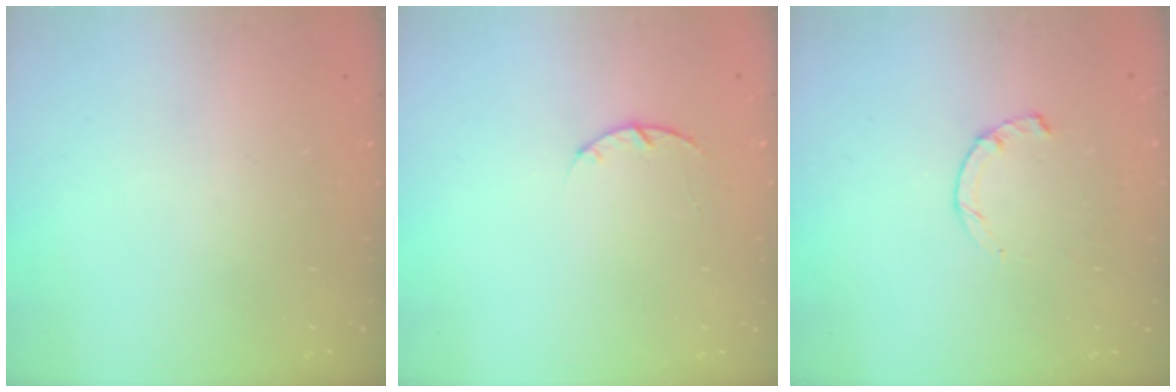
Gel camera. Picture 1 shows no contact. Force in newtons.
{"total": 2.9, "press": 2.9, "slide": 0.5}
{"total": 2.3, "press": 2.3, "slide": 0.4}